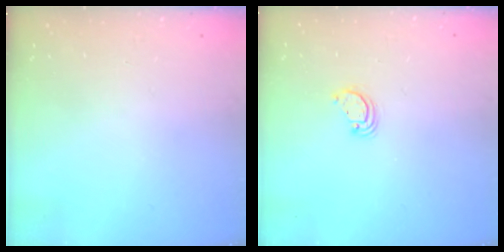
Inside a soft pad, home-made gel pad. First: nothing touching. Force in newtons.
{"total": 3.5, "press": 3.5, "slide": 0.3}